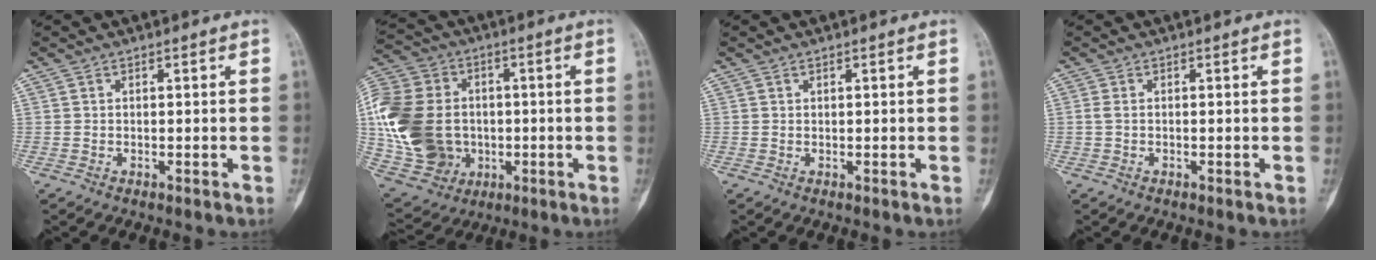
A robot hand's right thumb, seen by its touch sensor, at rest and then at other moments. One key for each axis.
{"total": 23.7, "fx": -0.7, "fy": 18.8, "fz": 14.4, "tx": -0.317, "ty": 0.013, "tz": 0.005}
{"total": 0.0}
{"total": 1.0, "fx": 0.0, "fy": 0.5, "fz": 0.8, "tx": -0.023, "ty": -0.002, "tz": 0.000}